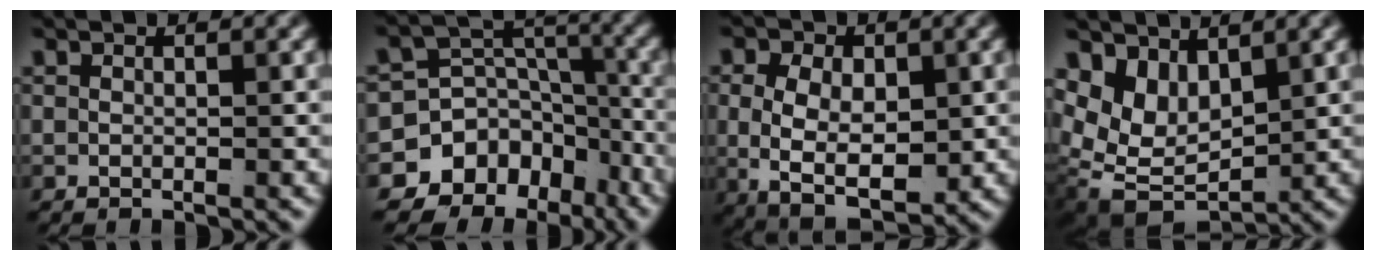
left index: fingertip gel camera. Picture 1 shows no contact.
{"total": 15.6, "force": [-6.4, 12.8, 6.3], "torque": [-0.117, -0.061, -0.094]}
{"total": 10.0, "force": [-2.7, 7.3, 6.3], "torque": [-0.124, -0.048, -0.027]}
{"total": 11.5, "force": [-2.5, 9.2, 6.4], "torque": [-0.138, -0.060, -0.023]}